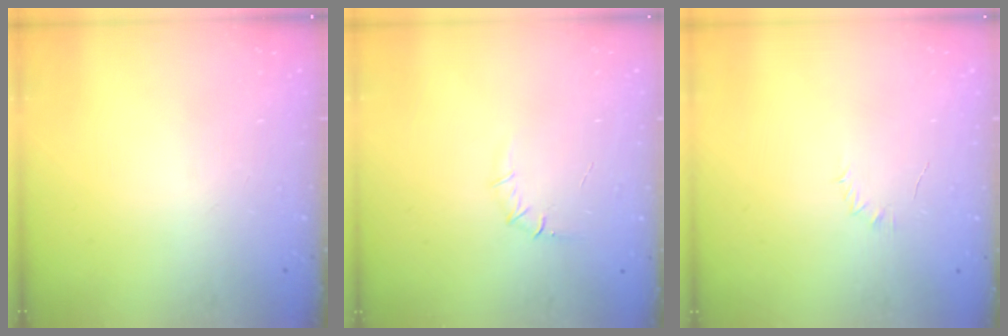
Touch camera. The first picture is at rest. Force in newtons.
{"total": 6.1, "press": 5.7, "slide": 2.1}
{"total": 3.8, "press": 3.6, "slide": 1.1}